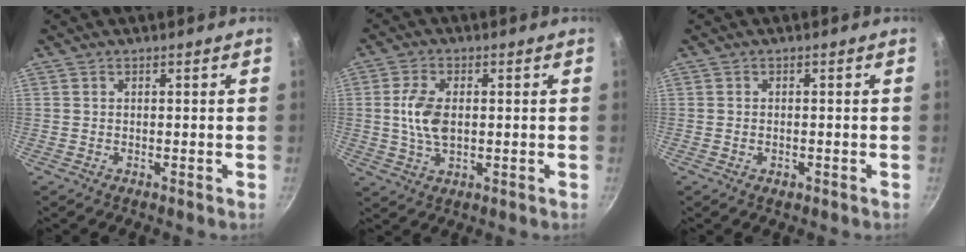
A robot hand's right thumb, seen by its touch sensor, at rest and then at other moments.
{"total": 7.4, "force": [0.5, 4.2, 6.1], "torque": [-0.126, -0.002, 0.011]}
{"total": 1.3, "force": [-0.4, 0.9, 0.8], "torque": [-0.014, 0.004, -0.004]}